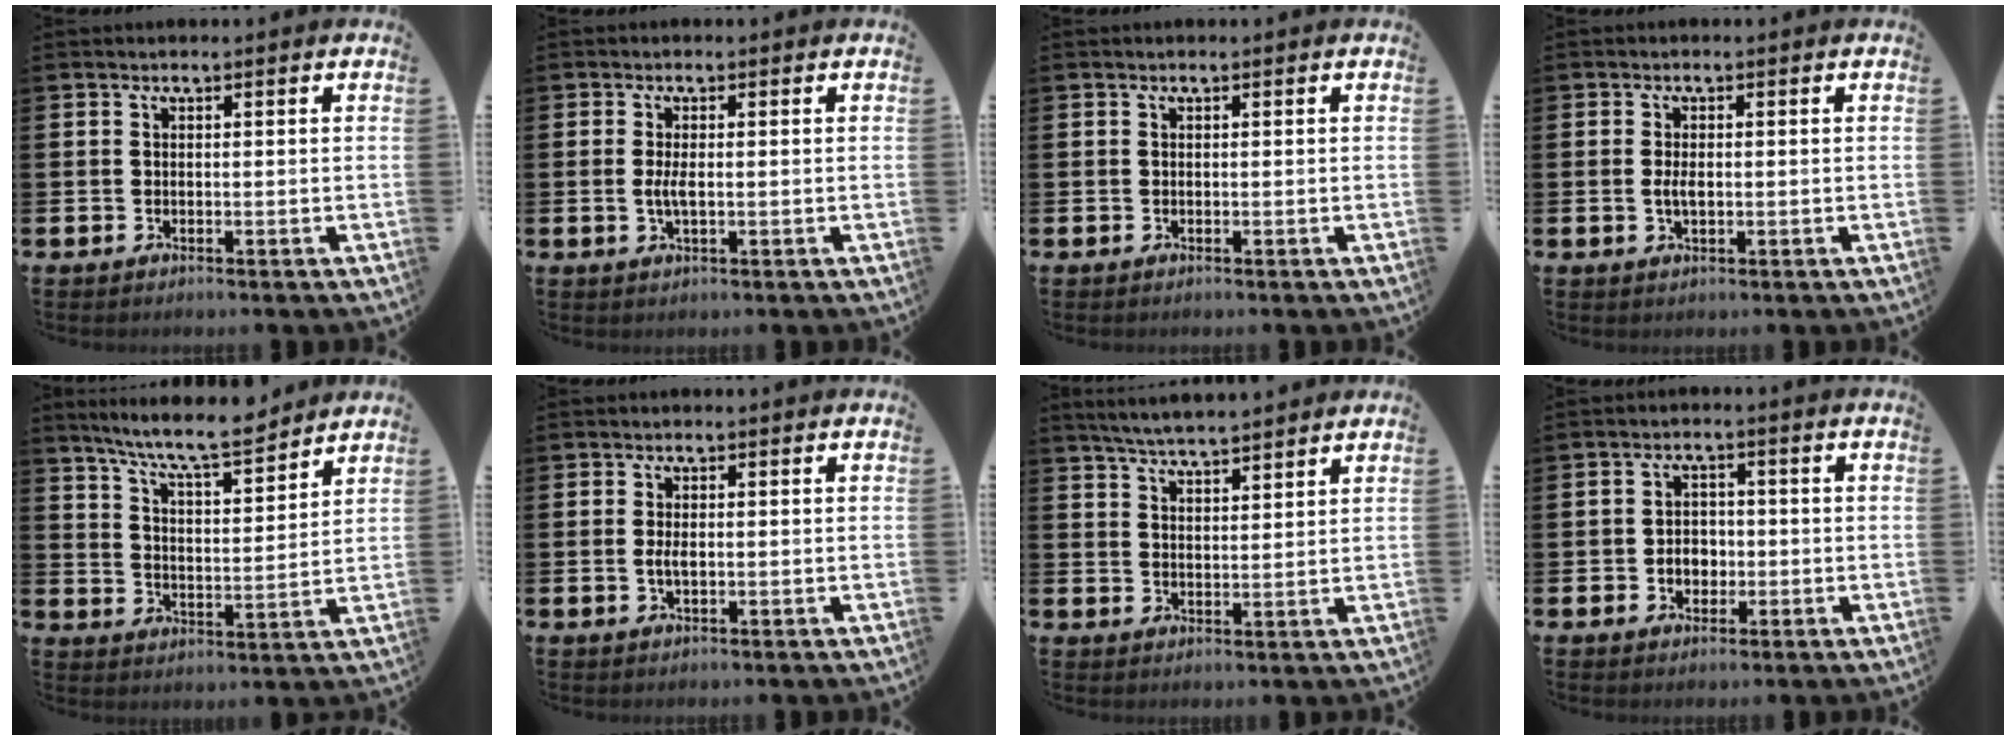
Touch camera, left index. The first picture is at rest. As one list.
[{"total": 2.1, "force": [-0.1, 0.7, 2.0], "torque": [-0.032, 0.000, -0.004]}, {"total": 0.0}, {"total": 1.9, "force": [-0.1, 0.9, 1.7], "torque": [-0.021, -0.001, -0.005]}, {"total": 8.3, "force": [7.7, 0.5, 3.0], "torque": [-0.082, -0.047, 0.136]}, {"total": 1.8, "force": [0.0, 0.8, 1.6], "torque": [-0.028, 0.002, -0.003]}, {"total": 4.8, "force": [4.8, 0.0, 0.7], "torque": [-0.031, -0.021, 0.087]}, {"total": 3.0, "force": [-0.7, 2.5, 1.6], "torque": [-0.014, -0.002, -0.021]}]